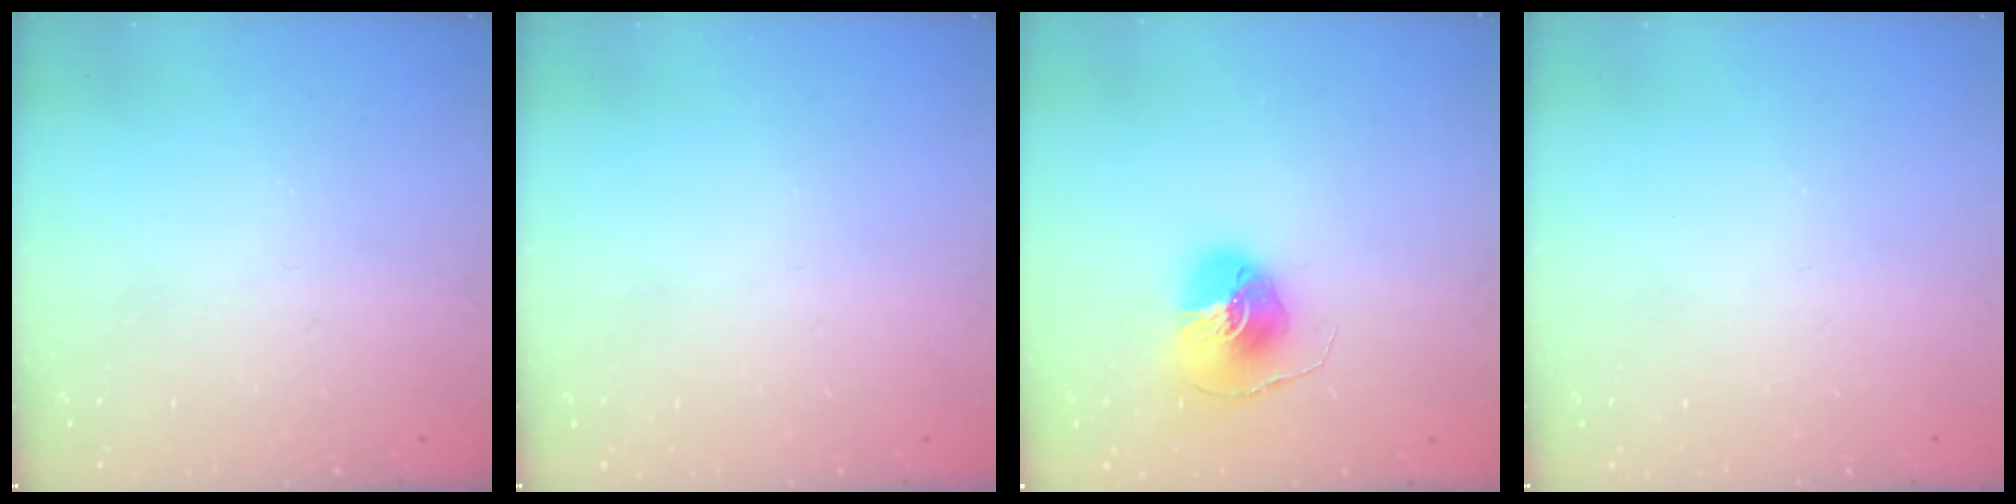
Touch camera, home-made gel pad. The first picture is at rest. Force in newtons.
{"total": 0.0}
{"total": 9.6, "press": 9.6, "slide": 0.8}
{"total": 0.0}